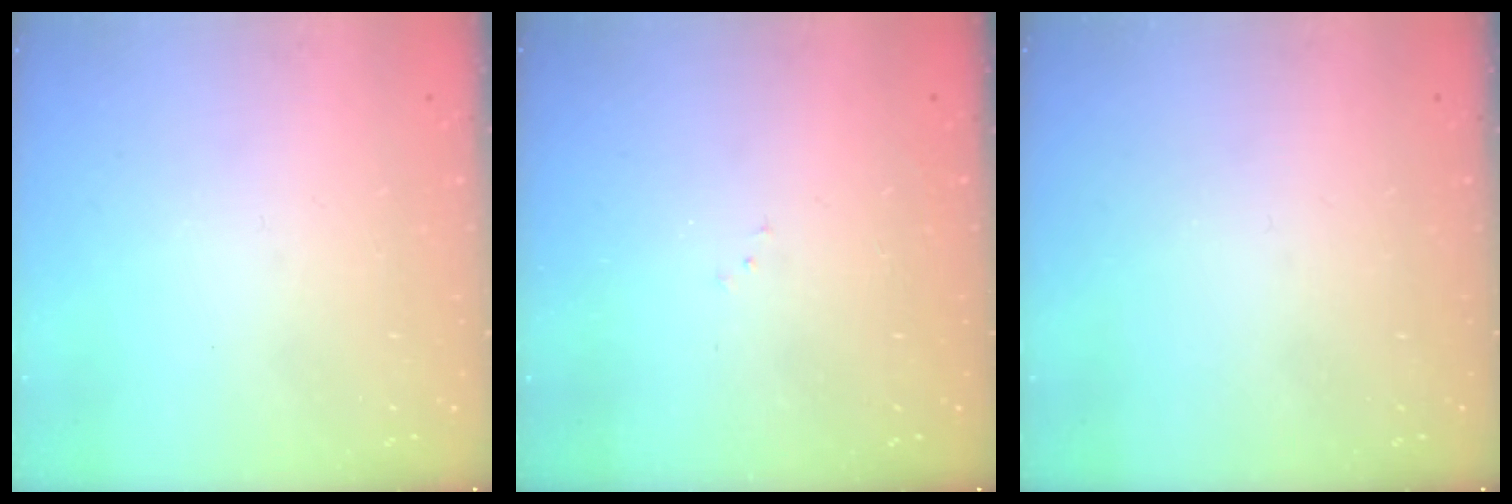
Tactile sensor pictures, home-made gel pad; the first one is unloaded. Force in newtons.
{"total": 6.4, "press": 6.4, "slide": 0.6}
{"total": 0.0}